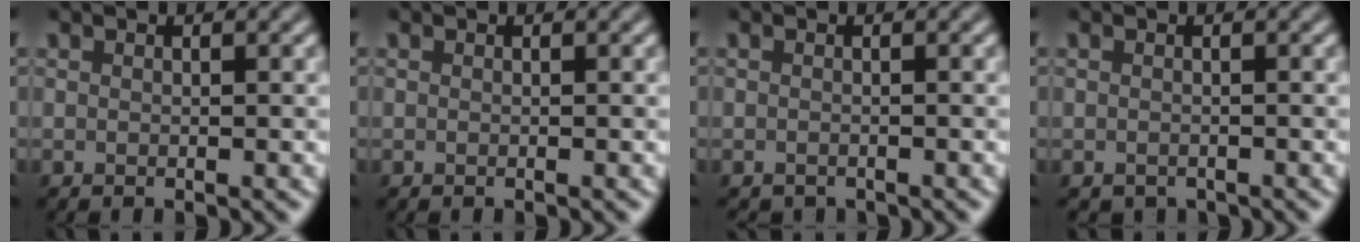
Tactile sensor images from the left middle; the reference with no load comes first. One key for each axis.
{"total": 0.0}
{"total": 0.8, "fx": -0.7, "fy": 0.3, "fz": 0.0, "tx": 0.000, "ty": -0.005, "tz": -0.012}
{"total": 0.9, "fx": -0.7, "fy": 0.6, "fz": 0.2, "tx": -0.003, "ty": -0.006, "tz": -0.012}